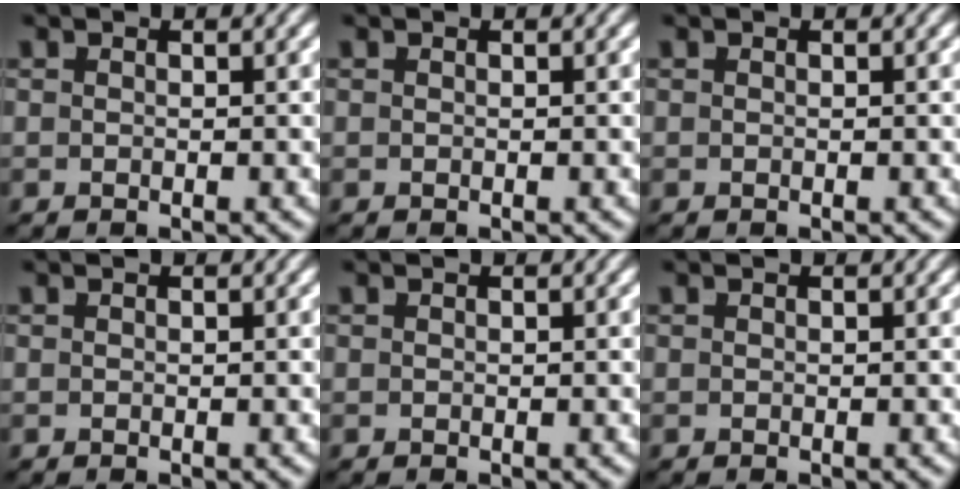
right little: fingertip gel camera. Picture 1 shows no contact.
{"total": 0.0}
{"total": 0.0}
{"total": 0.0}
{"total": 0.0}
{"total": 0.0}